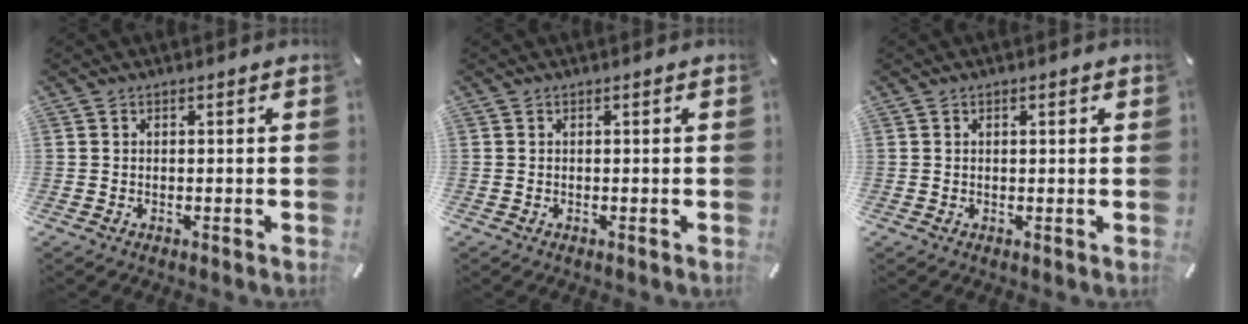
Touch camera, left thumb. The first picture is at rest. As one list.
[{"total": 0.0}, {"total": 0.8, "force": [0.3, 0.3, 0.7], "torque": [-0.013, 0.003, 0.005]}]